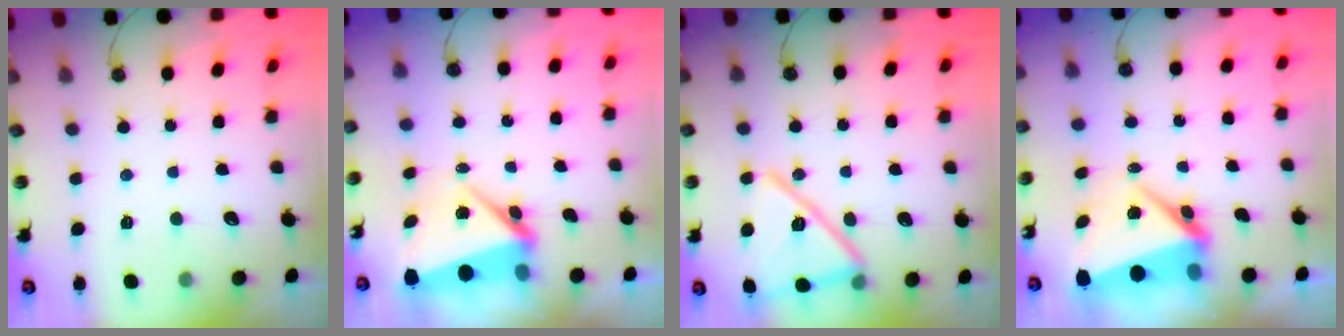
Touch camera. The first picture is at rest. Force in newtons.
{"total": 5.9, "press": 5.9, "slide": 0.8}
{"total": 18.8, "press": 15.6, "slide": 10.5}
{"total": 6.3, "press": 6.2, "slide": 1.1}